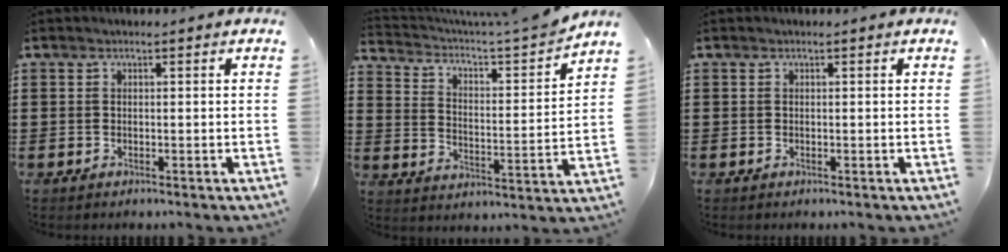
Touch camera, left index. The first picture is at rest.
{"total": 3.6, "force": [2.9, 0.0, 2.1], "torque": [-0.060, -0.032, 0.037]}
{"total": 0.0}